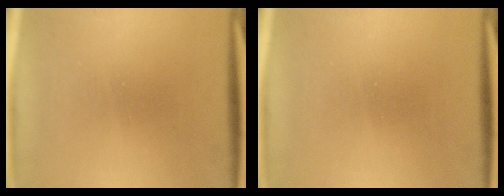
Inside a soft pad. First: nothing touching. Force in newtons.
{"total": 0.0}